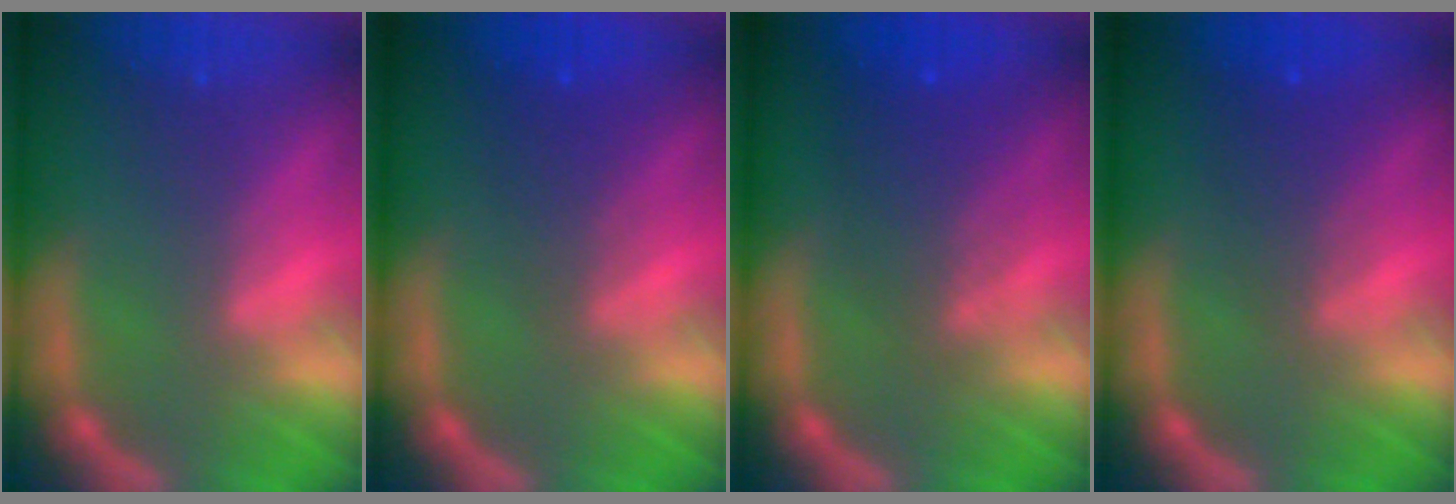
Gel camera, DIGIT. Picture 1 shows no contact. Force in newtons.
{"total": 2.5}
{"total": 4.6}
{"total": 3.0}